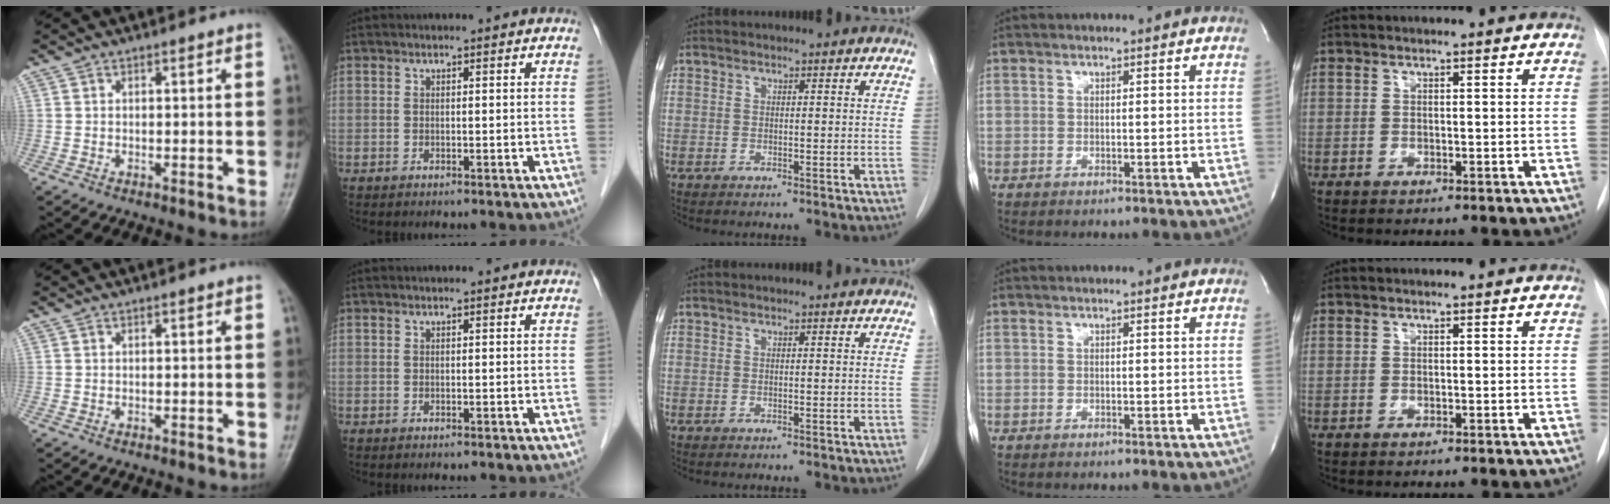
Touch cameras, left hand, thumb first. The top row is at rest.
{}